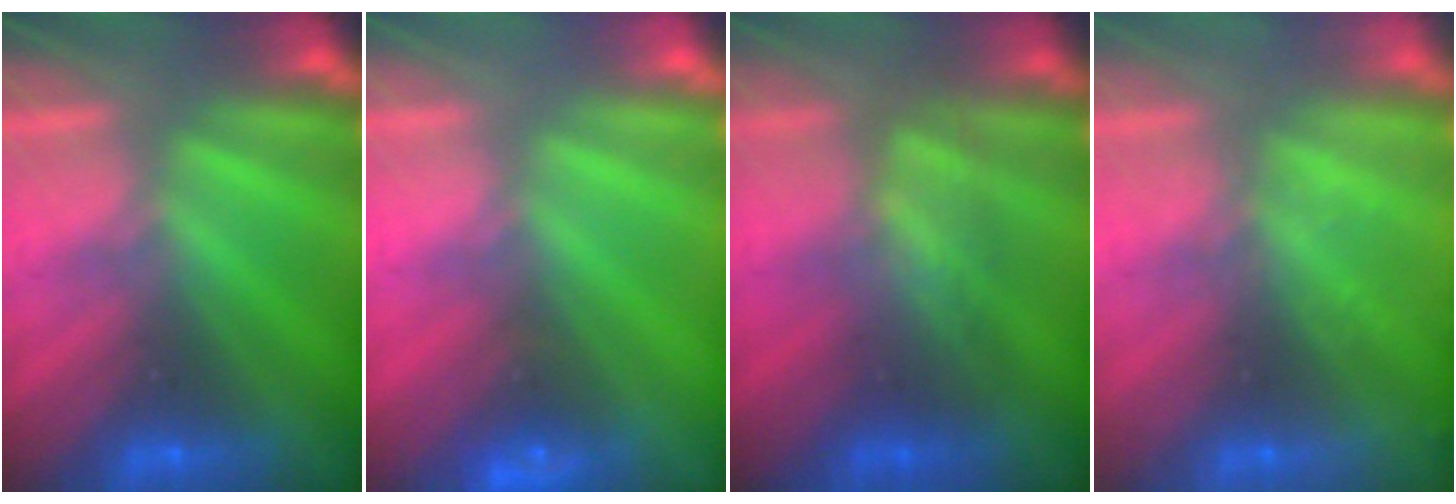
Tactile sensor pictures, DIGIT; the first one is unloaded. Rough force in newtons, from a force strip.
{"total": 4.7}
{"total": 3.3}
{"total": 2.3}